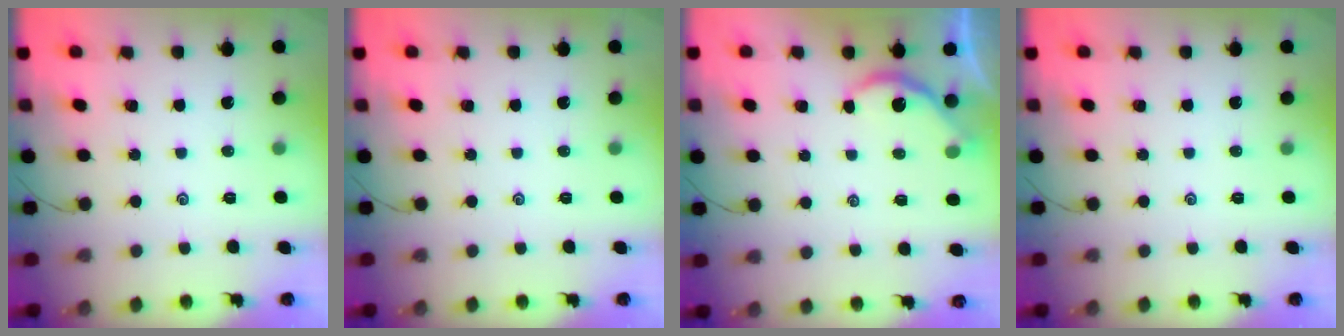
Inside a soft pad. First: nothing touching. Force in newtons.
{"total": 0.0}
{"total": 3.3, "press": 3.3, "slide": 0.4}
{"total": 0.0}